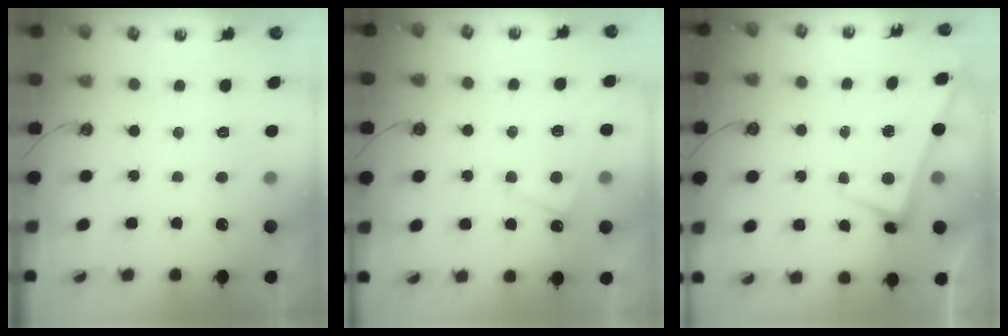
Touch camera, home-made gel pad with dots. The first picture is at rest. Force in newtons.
{"total": 0.7, "press": 0.5, "slide": 0.4}
{"total": 2.8, "press": 2.7, "slide": 0.4}